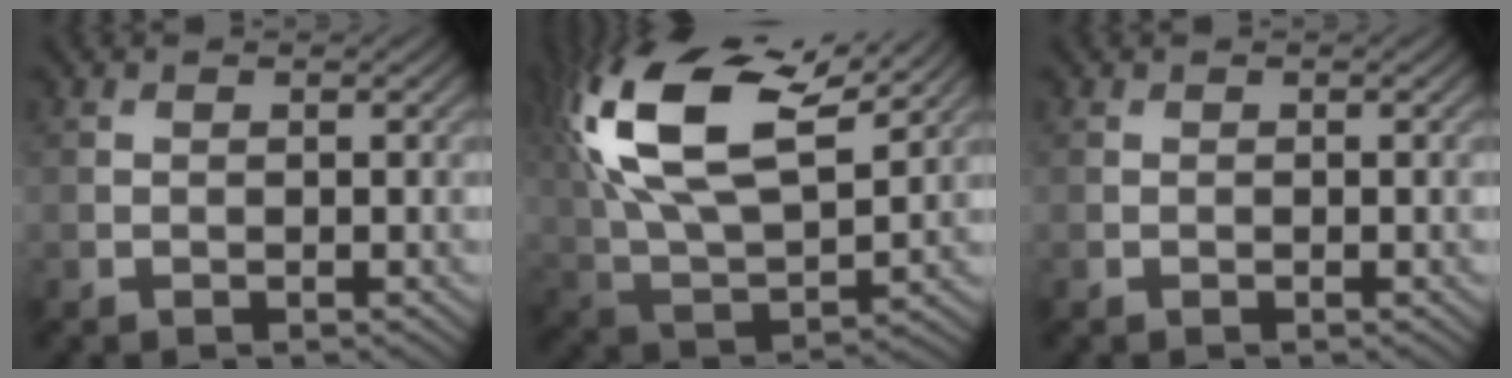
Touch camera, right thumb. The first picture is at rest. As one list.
[{"total": 17.8, "force": [7.9, 8.6, 13.5], "torque": [-0.309, 0.029, 0.139]}, {"total": 0.0}]